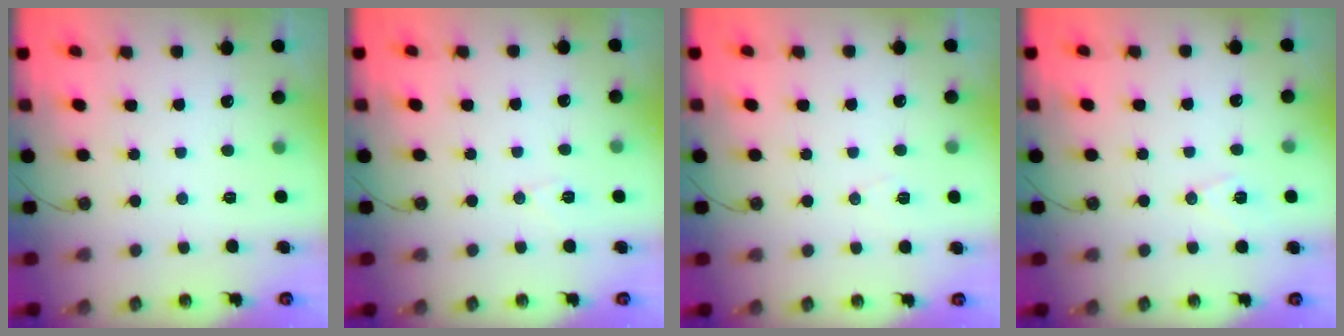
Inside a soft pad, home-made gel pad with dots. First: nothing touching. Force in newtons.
{"total": 4.2, "press": 3.8, "slide": 1.8}
{"total": 5.3, "press": 4.8, "slide": 2.2}
{"total": 7.0, "press": 5.9, "slide": 3.8}